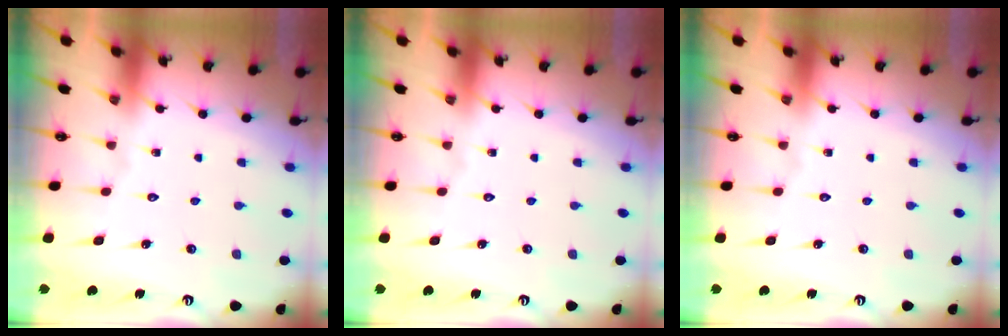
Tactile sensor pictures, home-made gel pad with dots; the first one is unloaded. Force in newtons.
{"total": 0.0}
{"total": 0.0}